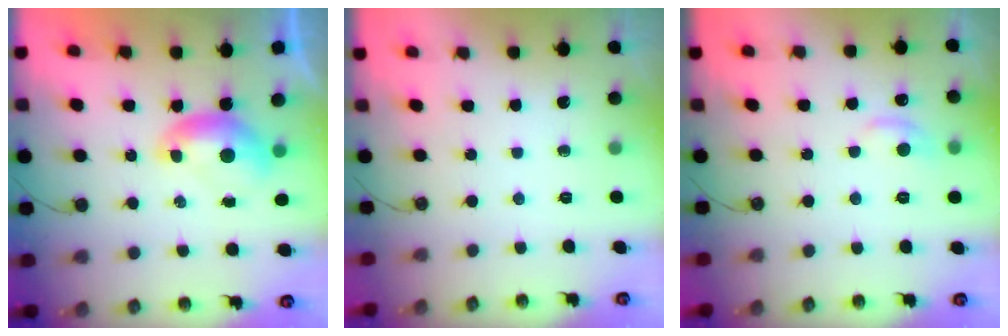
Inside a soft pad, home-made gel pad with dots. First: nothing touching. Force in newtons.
{"total": 0.0}
{"total": 1.8, "press": 1.5, "slide": 1.0}